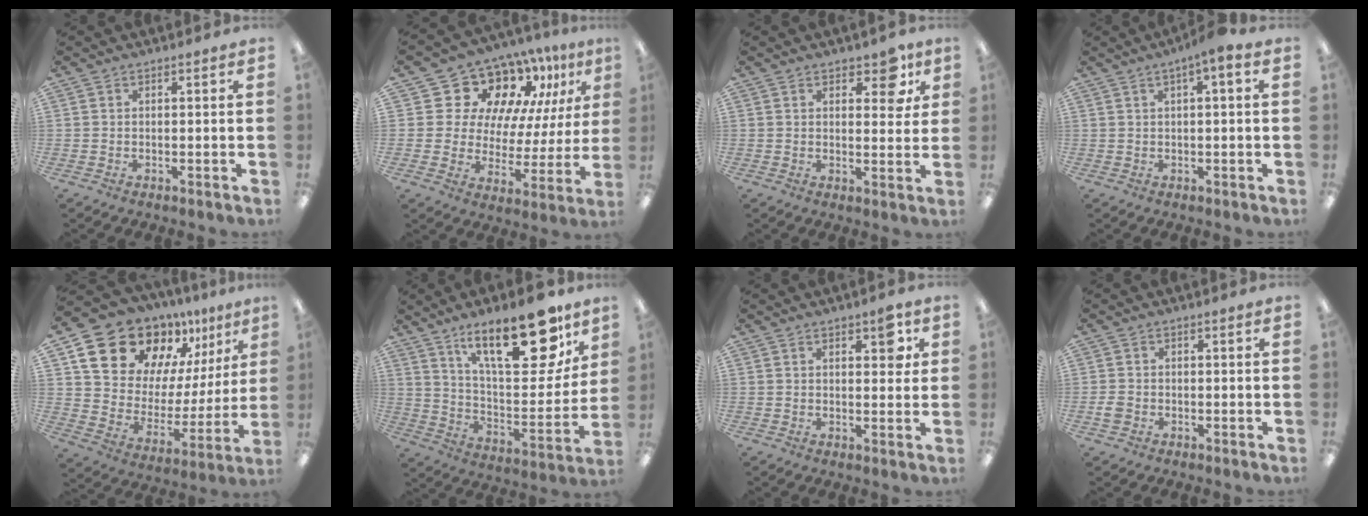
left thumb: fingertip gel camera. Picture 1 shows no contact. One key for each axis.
{"total": 15.0, "fx": 10.8, "fy": 8.8, "fz": 5.4, "tx": -0.119, "ty": -0.079, "tz": 0.195}
{"total": 7.3, "fx": 4.4, "fy": 3.8, "fz": 4.6, "tx": -0.043, "ty": -0.020, "tz": 0.069}
{"total": 3.6, "fx": 0.8, "fy": 0.7, "fz": 3.4, "tx": -0.054, "ty": 0.003, "tz": 0.012}
{"total": 18.6, "fx": 15.1, "fy": 9.3, "fz": 5.3, "tx": -0.110, "ty": -0.121, "tz": 0.276}
{"total": 24.4, "fx": 15.0, "fy": 9.5, "fz": 16.8, "tx": -0.235, "ty": -0.089, "tz": 0.244}
{"total": 5.9, "fx": 2.6, "fy": 2.8, "fz": 4.4, "tx": -0.044, "ty": -0.010, "tz": 0.036}
{"total": 2.2, "fx": -0.7, "fy": 1.7, "fz": 1.1, "tx": -0.017, "ty": 0.004, "tz": -0.013}